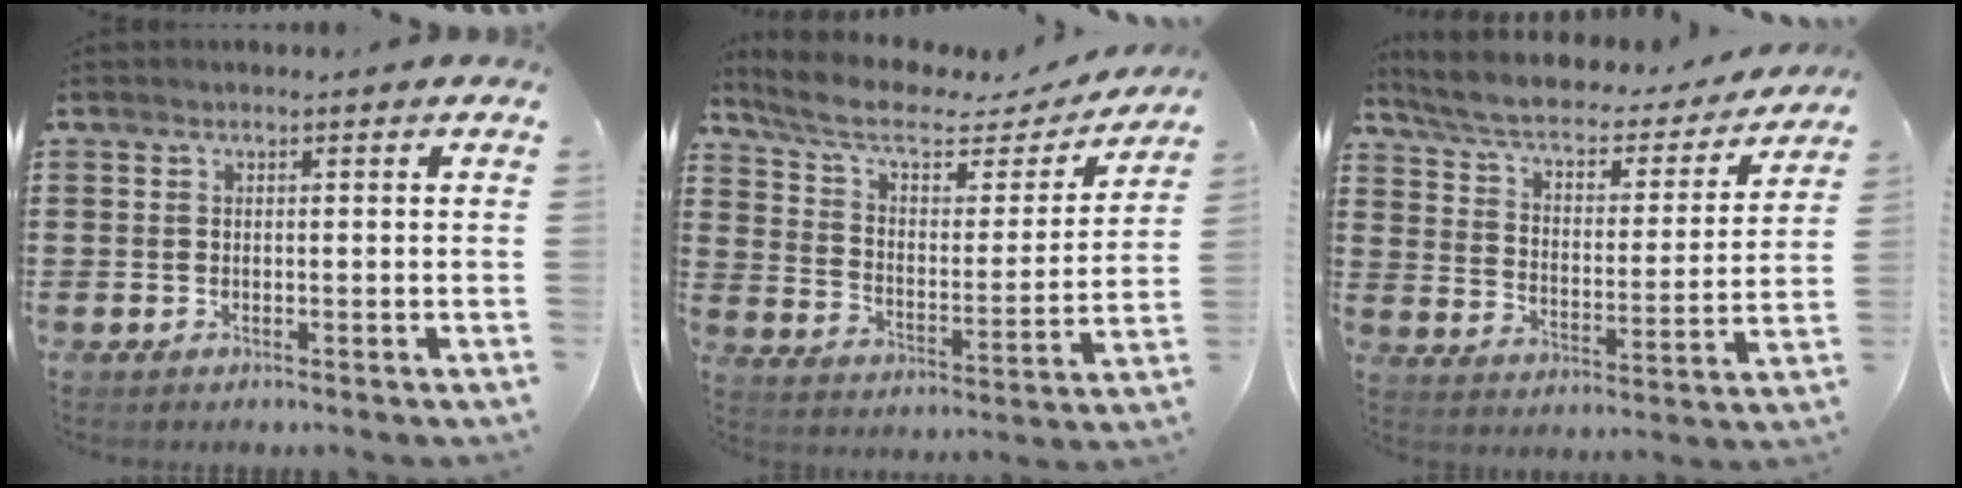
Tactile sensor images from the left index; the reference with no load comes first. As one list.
[{"total": 8.3, "force": [6.2, 2.7, 4.7], "torque": [-0.117, -0.030, 0.106]}, {"total": 5.2, "force": [4.1, 1.6, 2.8], "torque": [-0.074, -0.028, 0.063]}]